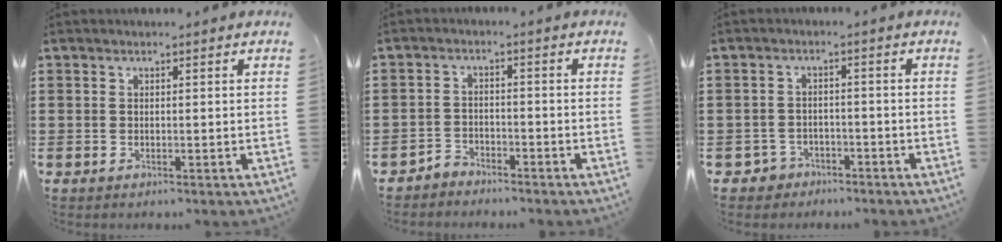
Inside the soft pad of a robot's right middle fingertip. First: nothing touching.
{"total": 2.7, "force": [-2.7, 0.4, -0.2], "torque": [-0.008, 0.000, -0.058]}
{"total": 2.4, "force": [-2.2, 1.0, 0.0], "torque": [-0.009, 0.000, -0.047]}